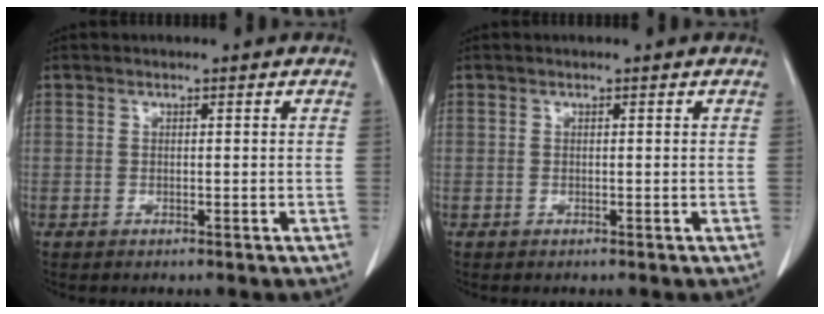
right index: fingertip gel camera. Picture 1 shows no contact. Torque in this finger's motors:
{"motor_torque": [0.00, 0.00, 0.00, 0.00]}